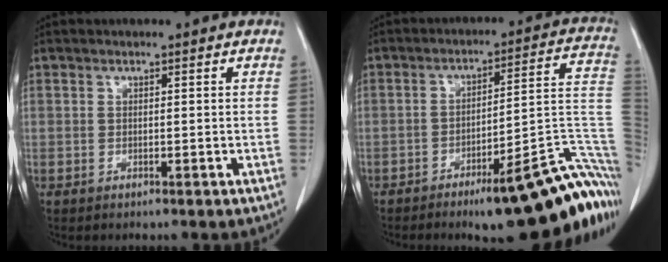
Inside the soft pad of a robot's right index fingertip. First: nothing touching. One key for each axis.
{"total": 21.7, "fx": -11.8, "fy": 3.2, "fz": 18.0, "tx": -0.116, "ty": 0.033, "tz": -0.158}